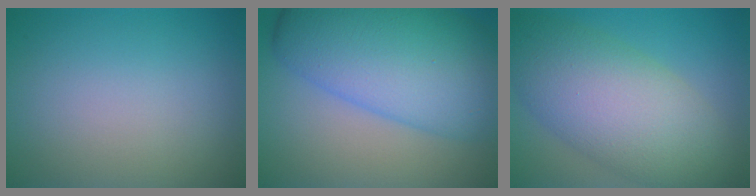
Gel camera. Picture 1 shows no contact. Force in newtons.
{"total": 12.3, "press": 12.3, "slide": 0.2}
{"total": 9.6, "press": 9.5, "slide": 0.3}